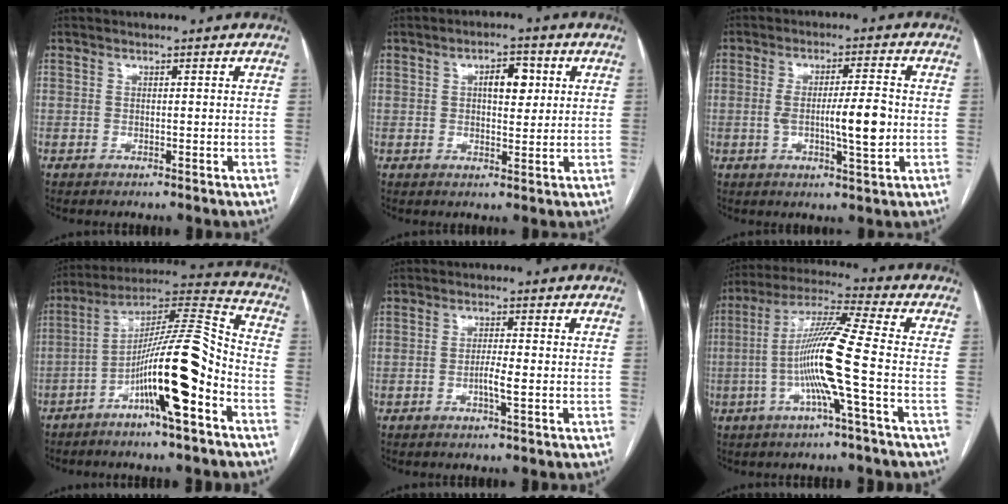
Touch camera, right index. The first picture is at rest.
{"total": 4.7, "force": [1.4, 2.1, 4.0], "torque": [-0.061, 0.010, 0.021]}
{"total": 7.8, "force": [-0.8, 0.9, 7.8], "torque": [-0.128, 0.002, -0.011]}
{"total": 16.2, "force": [-6.5, 1.0, 14.8], "torque": [-0.264, 0.014, -0.111]}
{"total": 2.8, "force": [-0.8, 0.0, 2.7], "torque": [-0.053, -0.002, -0.014]}
{"total": 12.5, "force": [-2.7, -1.3, 12.1], "torque": [-0.232, 0.007, -0.059]}